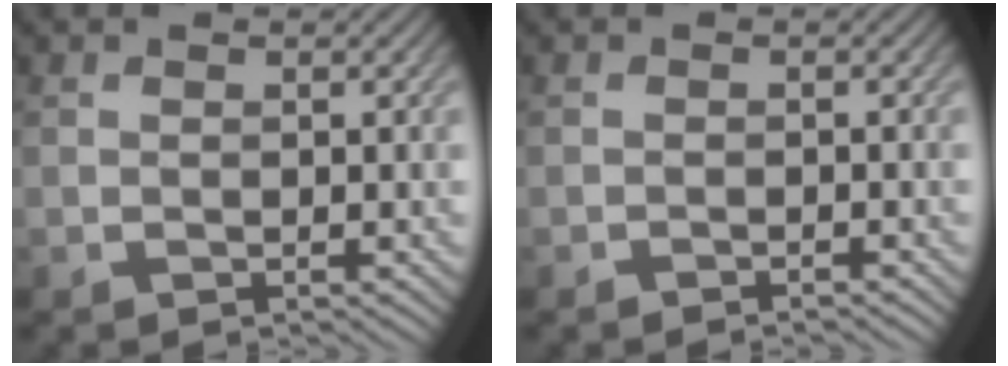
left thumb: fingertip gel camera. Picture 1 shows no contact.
{"total": 0.8, "force": [-0.8, -0.1, 0.0], "torque": [0.001, 0.001, -0.017]}